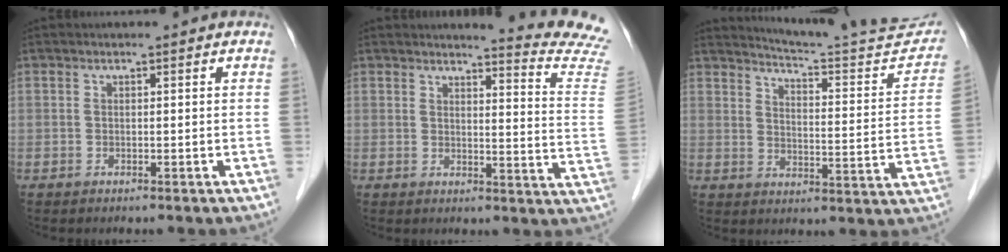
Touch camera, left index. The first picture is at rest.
{"total": 12.6, "force": [12.3, -2.0, 1.8], "torque": [-0.021, -0.124, 0.118]}
{"total": 18.9, "force": [18.1, 0.5, 5.5], "torque": [-0.079, -0.077, 0.223]}